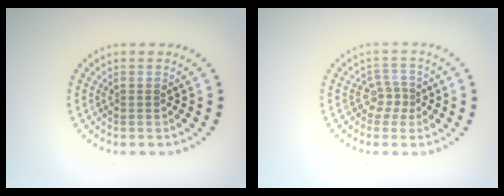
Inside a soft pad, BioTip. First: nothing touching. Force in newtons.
{"total": 1.9, "press": 1.4, "slide": 1.3}